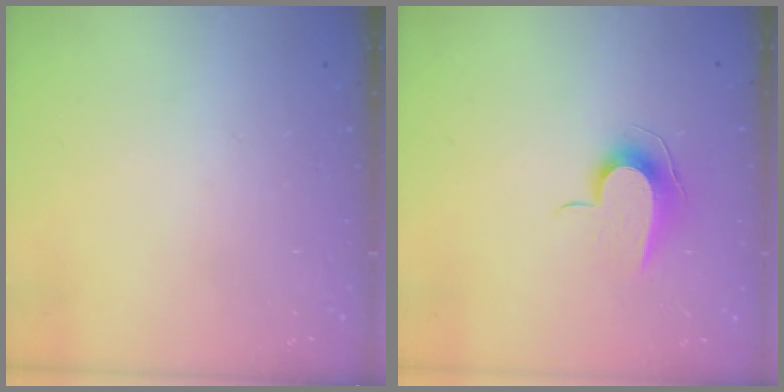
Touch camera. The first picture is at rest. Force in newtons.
{"total": 8.8, "press": 8.7, "slide": 0.8}